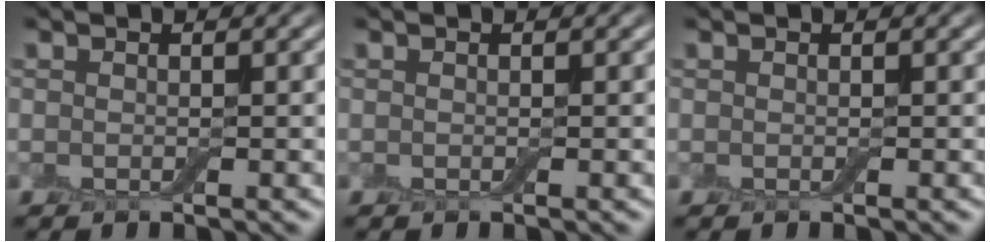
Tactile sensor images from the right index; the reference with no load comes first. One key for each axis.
{"total": 0.0}
{"total": 0.0}